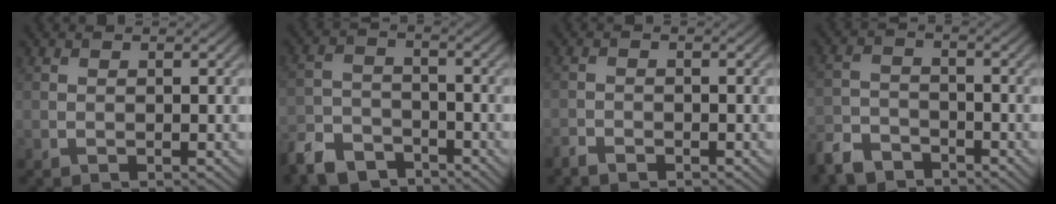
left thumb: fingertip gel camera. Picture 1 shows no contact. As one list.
[{"total": 7.5, "force": [-5.9, 3.6, 2.7], "torque": [-0.061, -0.011, -0.127]}, {"total": 1.5, "force": [-1.4, 0.6, 0.4], "torque": [-0.009, -0.003, -0.031]}, {"total": 5.7, "force": [-4.7, 2.6, 1.8], "torque": [-0.040, -0.009, -0.105]}]